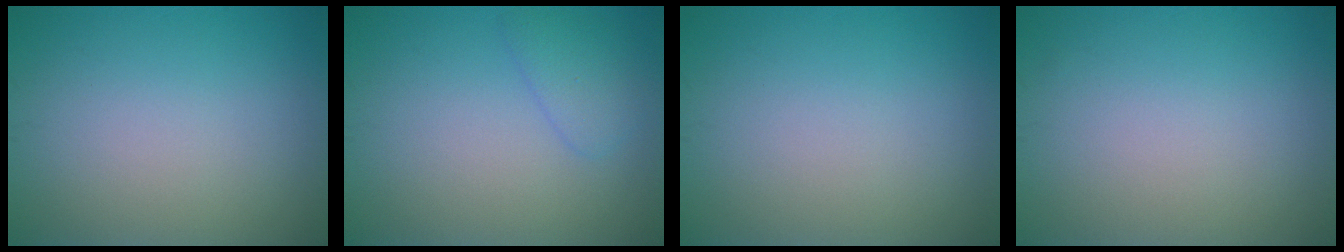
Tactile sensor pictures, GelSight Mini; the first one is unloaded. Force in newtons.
{"total": 1.8, "press": 1.8, "slide": 0.2}
{"total": 0.0}
{"total": 0.0}